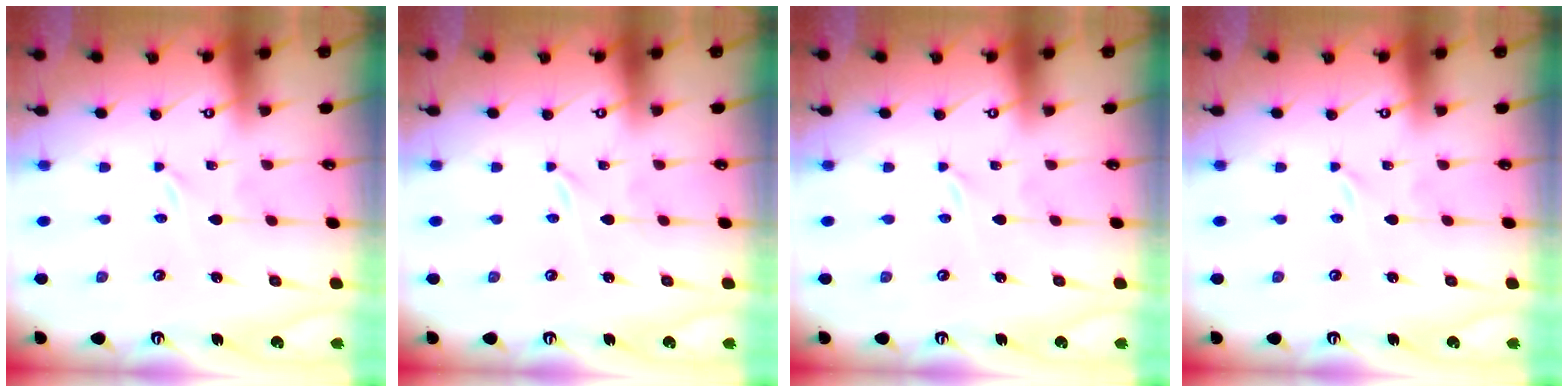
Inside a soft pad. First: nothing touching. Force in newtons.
{"total": 0.0}
{"total": 0.0}
{"total": 0.0}